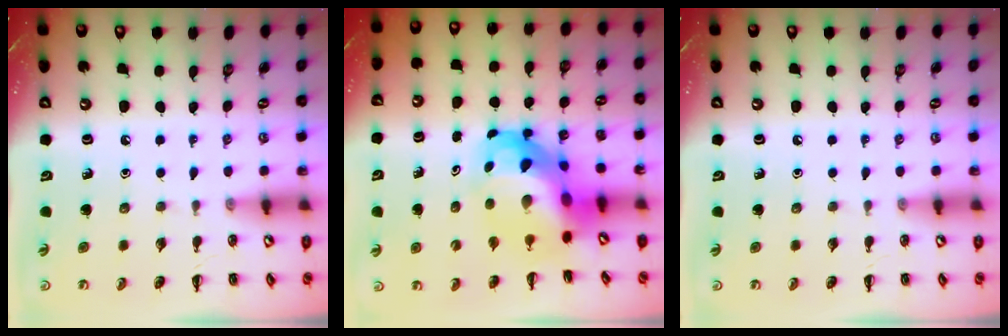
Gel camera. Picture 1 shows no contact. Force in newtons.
{"total": 10.3, "press": 9.8, "slide": 3.0}
{"total": 0.0}